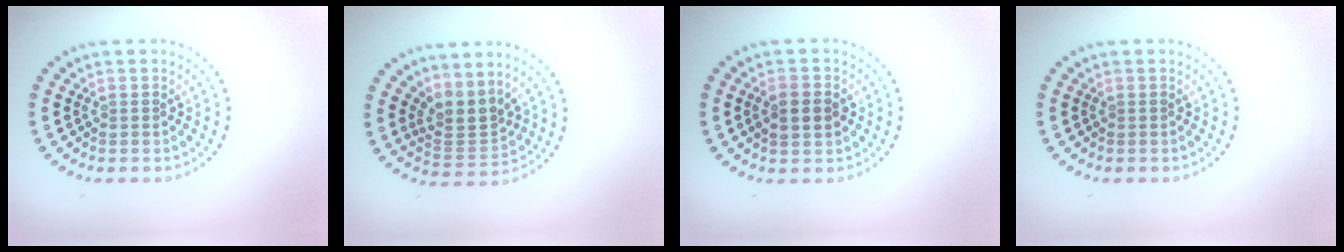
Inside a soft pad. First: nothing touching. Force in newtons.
{"total": 3.1, "press": 2.2, "slide": 2.1}
{"total": 2.4, "press": 2.4, "slide": 0.1}
{"total": 0.0}